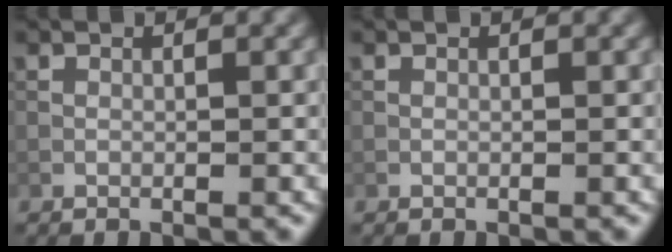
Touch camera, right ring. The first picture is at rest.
{"total": 0.0}